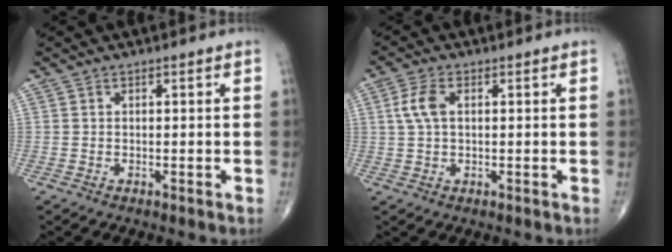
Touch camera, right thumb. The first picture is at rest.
{"total": 4.6, "force": [0.9, 2.5, 3.7], "torque": [-0.091, 0.008, 0.016]}